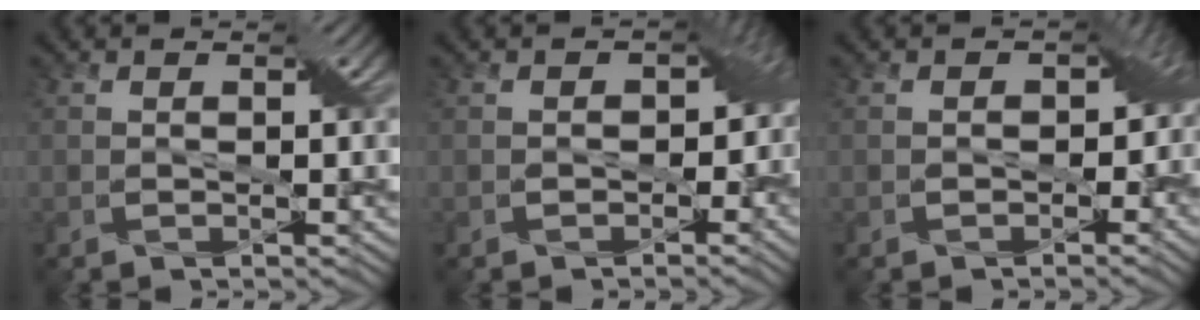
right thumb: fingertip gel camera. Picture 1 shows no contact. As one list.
[{"total": 4.7, "force": [-0.9, 3.8, 2.7], "torque": [-0.026, -0.011, -0.014]}, {"total": 4.2, "force": [-0.8, 3.4, 2.4], "torque": [-0.026, -0.010, -0.014]}]